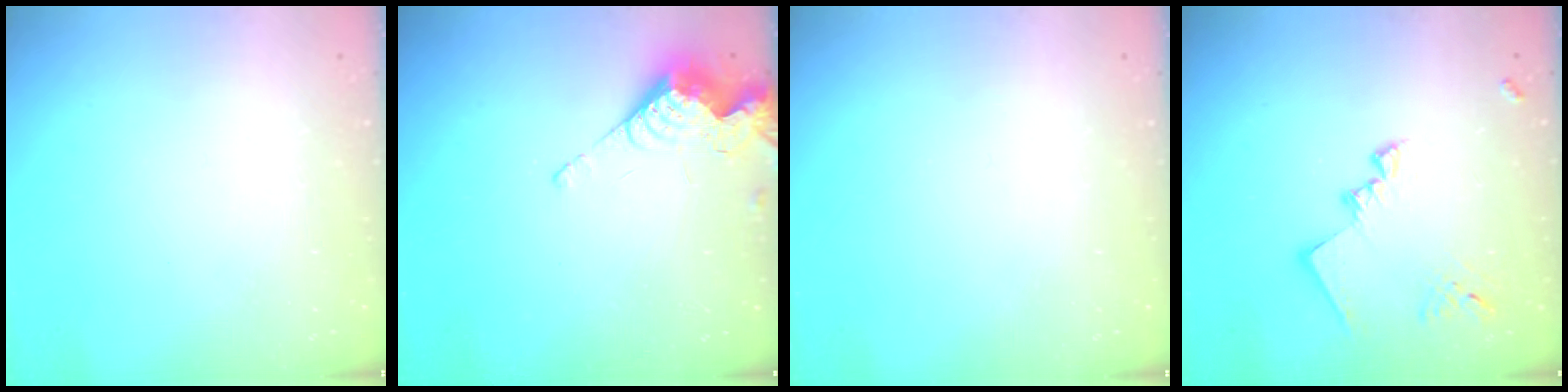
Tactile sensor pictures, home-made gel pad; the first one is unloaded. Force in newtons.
{"total": 8.7, "press": 8.6, "slide": 0.2}
{"total": 0.0}
{"total": 15.5, "press": 15.4, "slide": 1.0}